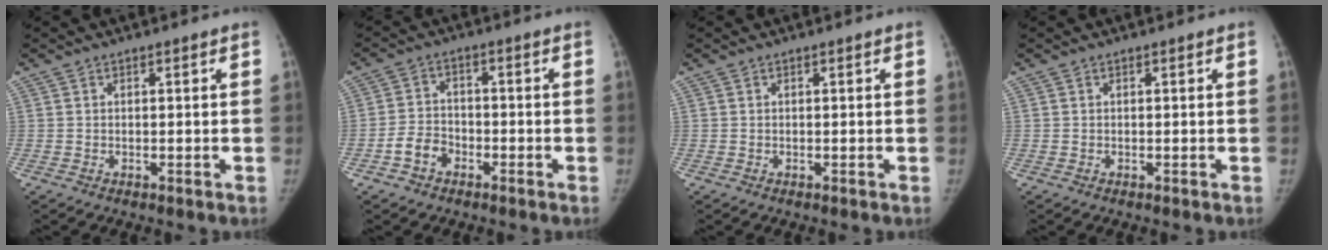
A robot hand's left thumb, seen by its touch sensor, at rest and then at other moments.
{"total": 5.2, "force": [-2.7, 3.8, 2.2], "torque": [-0.031, 0.027, -0.053]}
{"total": 0.0}
{"total": 0.0}